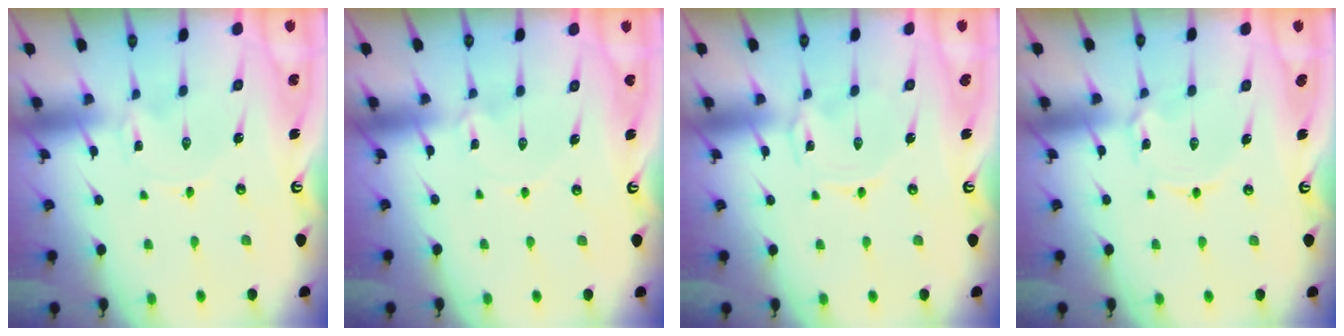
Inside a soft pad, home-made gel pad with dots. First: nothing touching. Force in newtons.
{"total": 0.8, "press": 0.8, "slide": 0.0}
{"total": 1.5, "press": 1.5, "slide": 0.3}
{"total": 2.6, "press": 2.5, "slide": 0.3}